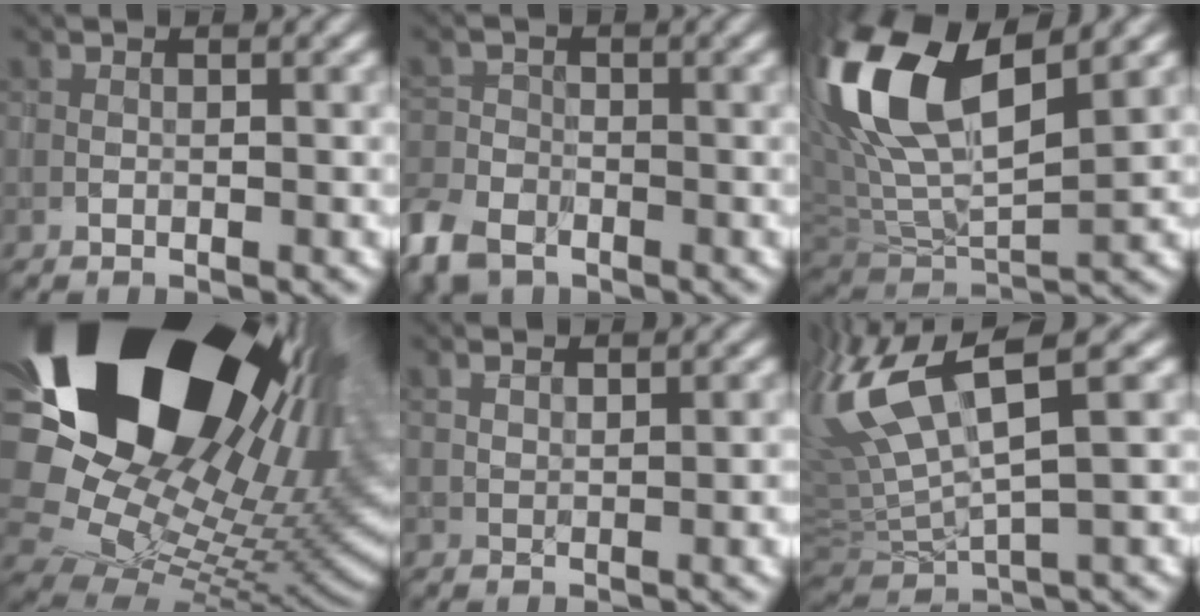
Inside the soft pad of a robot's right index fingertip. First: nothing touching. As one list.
[{"total": 5.5, "force": [-3.9, 2.9, 2.6], "torque": [-0.064, -0.025, -0.084]}, {"total": 13.7, "force": [4.8, 5.7, 11.6], "torque": [-0.245, 0.021, 0.084]}, {"total": 22.8, "force": [9.6, 14.1, 15.1], "torque": [-0.268, 0.006, 0.186]}, {"total": 2.0, "force": [1.1, 0.5, 1.6], "torque": [-0.027, 0.002, 0.023]}, {"total": 9.9, "force": [4.1, 2.8, 8.6], "torque": [-0.194, 0.009, 0.078]}]